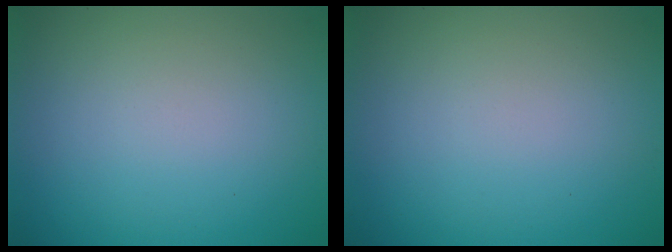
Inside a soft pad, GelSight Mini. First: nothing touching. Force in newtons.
{"total": 0.0}